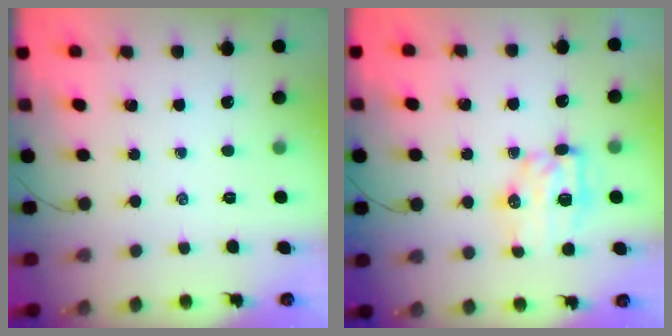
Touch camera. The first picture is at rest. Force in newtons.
{"total": 7.7, "press": 7.7, "slide": 0.6}